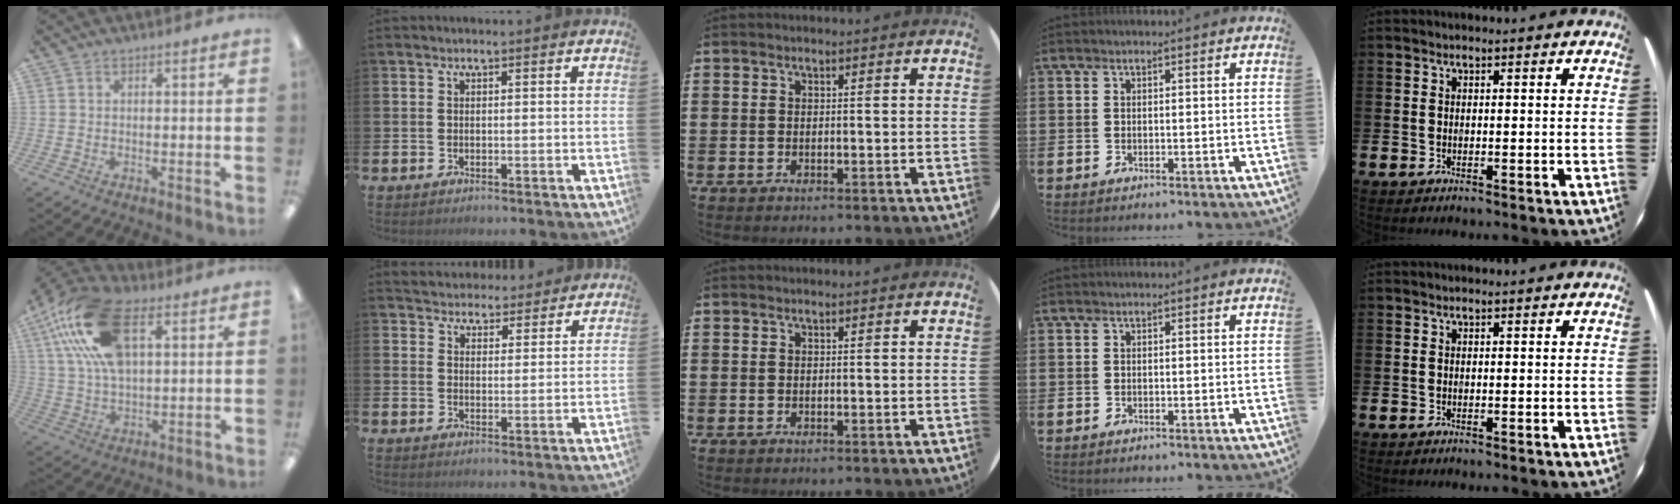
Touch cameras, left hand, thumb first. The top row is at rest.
{"thumb": {"total": 21.8, "force": [9.6, 11.3, 16.0], "torque": [-0.325, -0.018, 0.165]}, "index": {"total": 4.2, "force": [4.0, 1.1, -0.4], "torque": [-0.008, -0.027, 0.072]}}